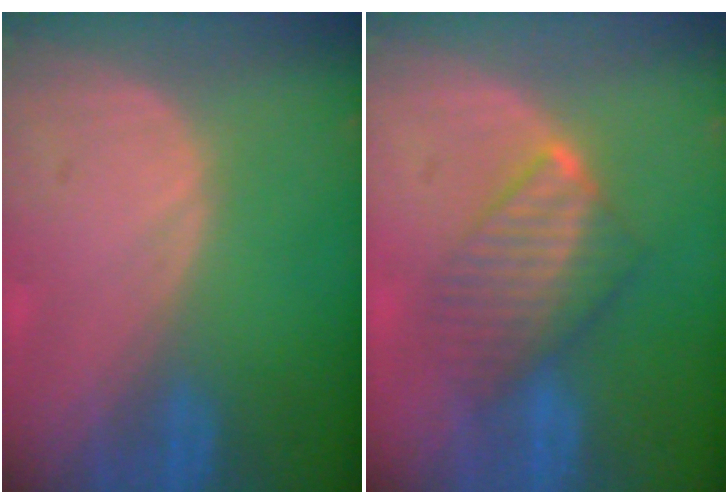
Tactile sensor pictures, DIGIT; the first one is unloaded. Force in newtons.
{"total": 6.4, "press": 6.4, "slide": 0.8}